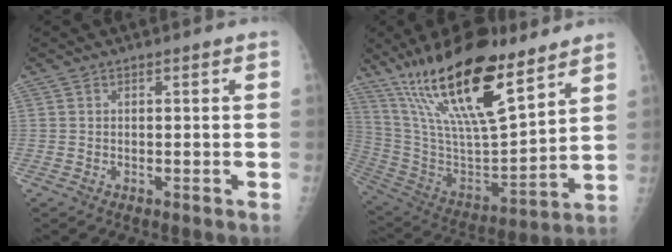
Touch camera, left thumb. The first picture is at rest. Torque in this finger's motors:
{"motor_torque": [1.23, -0.24, 2.45, -0.33, 0.46]}